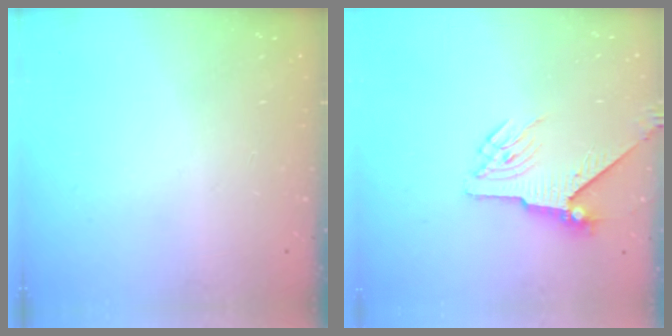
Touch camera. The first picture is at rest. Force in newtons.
{"total": 5.4, "press": 5.4, "slide": 0.8}